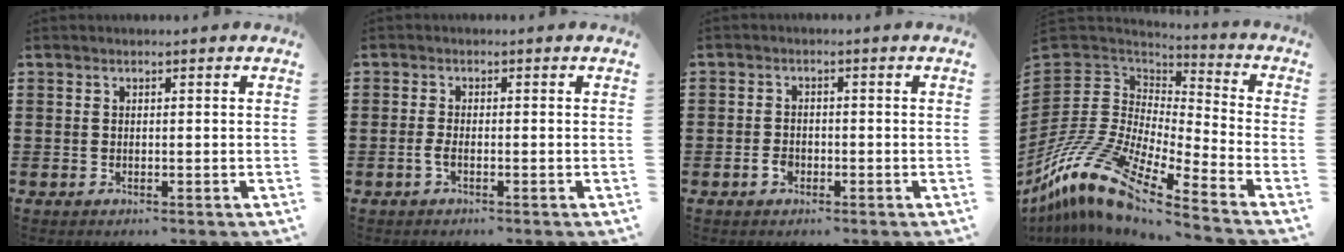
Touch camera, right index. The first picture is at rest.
{"total": 1.5, "force": [-0.7, 0.3, 1.3], "torque": [-0.032, -0.003, -0.014]}
{"total": 1.9, "force": [-1.0, 1.2, 1.1], "torque": [-0.023, 0.001, -0.020]}
{"total": 13.7, "force": [-10.5, 3.8, 8.0], "torque": [-0.212, 0.001, -0.215]}